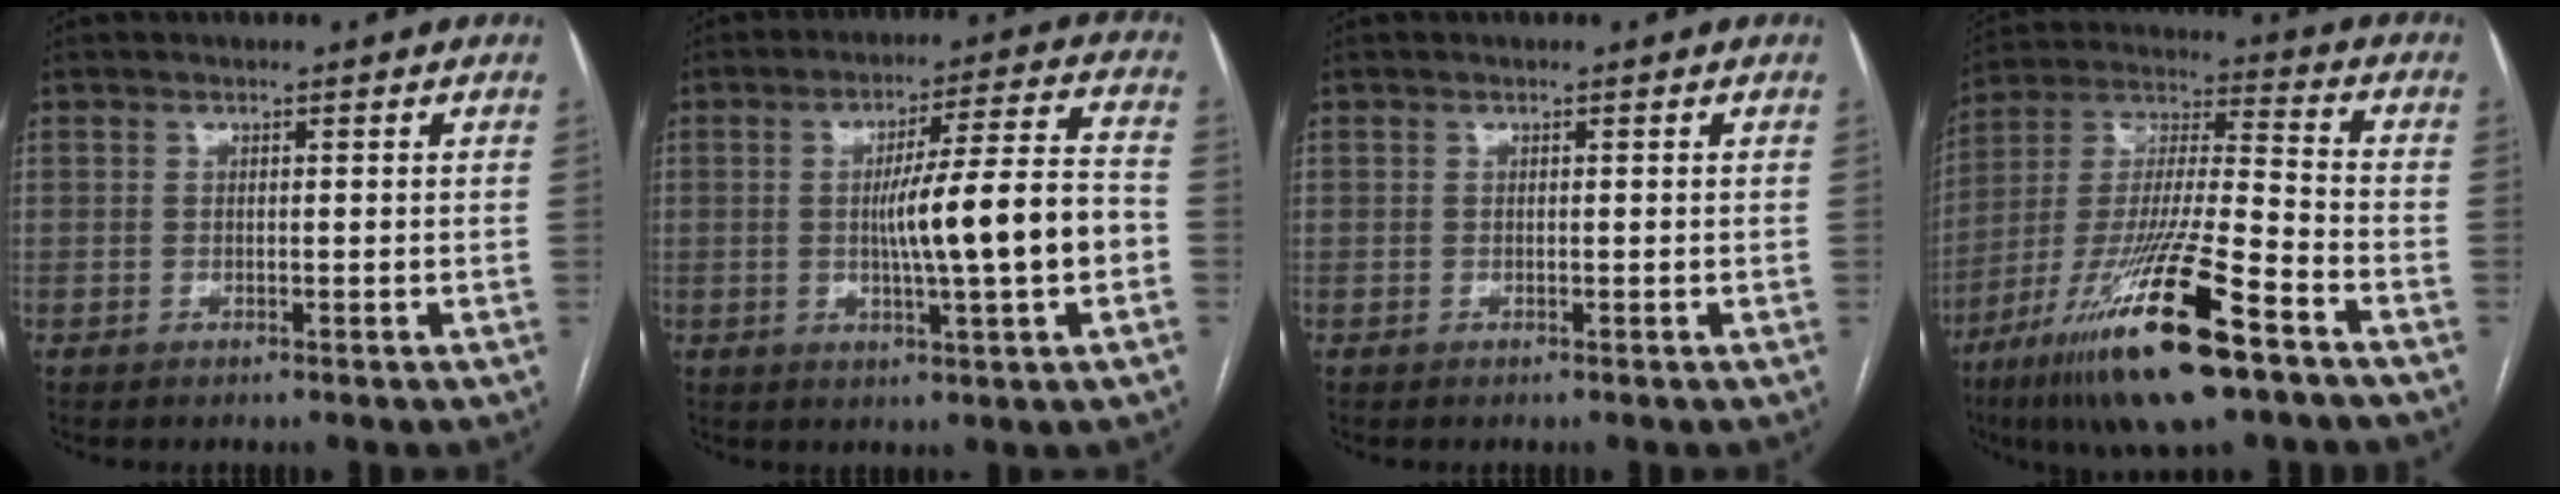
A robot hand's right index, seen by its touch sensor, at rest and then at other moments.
{"total": 13.0, "force": [-1.7, 0.3, 12.9], "torque": [-0.205, 0.012, -0.026]}
{"total": 0.0}
{"total": 21.6, "force": [-12.2, 2.2, 17.6], "torque": [-0.348, -0.042, -0.221]}